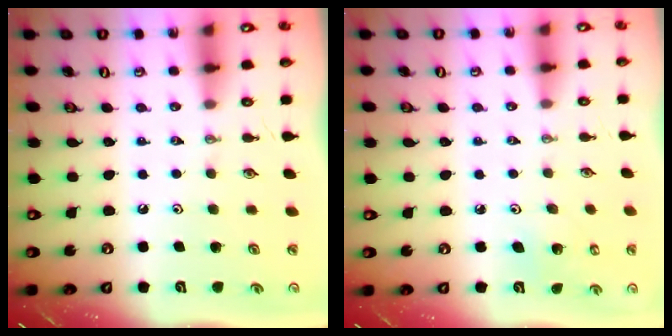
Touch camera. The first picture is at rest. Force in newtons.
{"total": 4.8, "press": 4.8, "slide": 0.4}